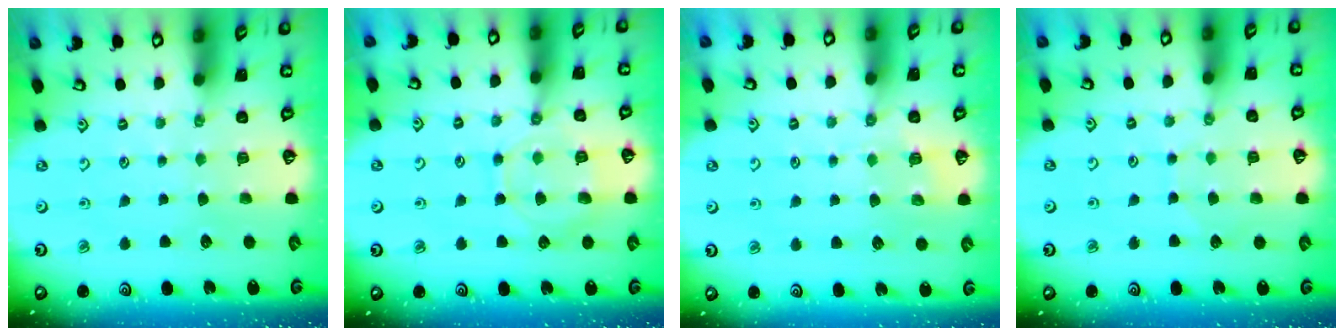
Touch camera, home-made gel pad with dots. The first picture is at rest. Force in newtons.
{"total": 10.5, "press": 10.5, "slide": 0.9}
{"total": 5.6, "press": 5.5, "slide": 0.8}
{"total": 4.9, "press": 4.9, "slide": 0.5}